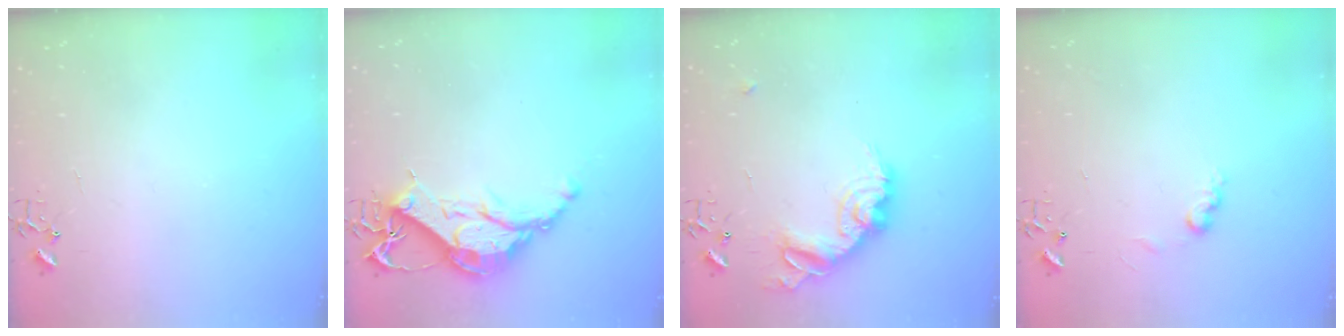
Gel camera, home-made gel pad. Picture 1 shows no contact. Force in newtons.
{"total": 13.8, "press": 13.8, "slide": 1.1}
{"total": 16.1, "press": 16.1, "slide": 1.0}
{"total": 6.6, "press": 6.5, "slide": 0.9}